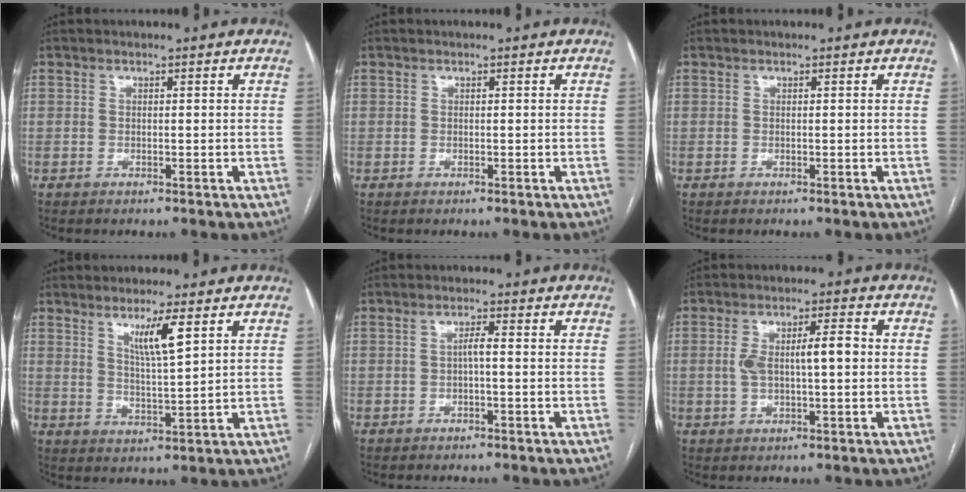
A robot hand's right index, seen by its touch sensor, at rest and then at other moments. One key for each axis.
{"total": 0.0}
{"total": 0.0}
{"total": 5.6, "fx": 2.9, "fy": -0.1, "fz": 4.8, "tx": -0.085, "ty": -0.012, "tz": 0.053}
{"total": 1.8, "fx": -0.3, "fy": 0.3, "fz": 1.7, "tx": -0.029, "ty": 0.005, "tz": -0.004}
{"total": 6.5, "fx": 0.2, "fy": 1.7, "fz": 6.3, "tx": -0.121, "ty": 0.019, "tz": 0.008}